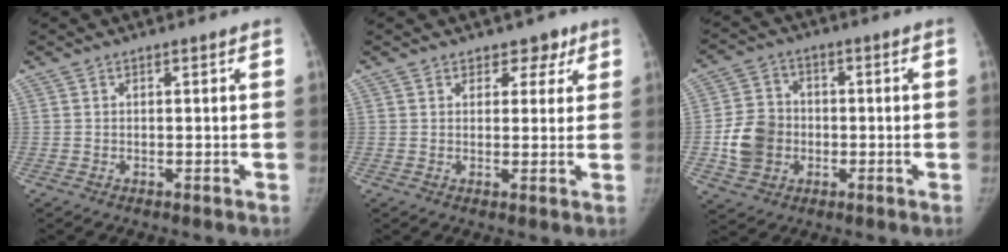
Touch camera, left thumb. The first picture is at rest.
{"total": 4.0, "force": [2.6, 2.8, 1.2], "torque": [0.016, -0.011, 0.033]}
{"total": 9.9, "force": [-1.7, 8.6, 4.6], "torque": [-0.066, 0.016, -0.032]}